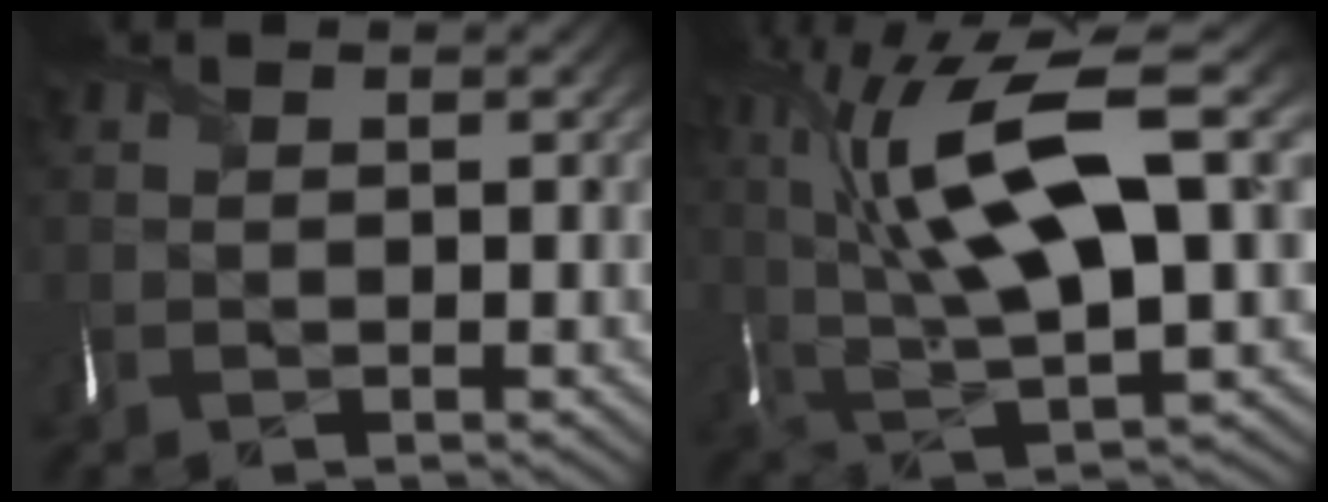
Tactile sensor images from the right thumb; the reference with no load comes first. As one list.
[{"total": 15.8, "force": [4.4, 5.0, 14.3], "torque": [-0.293, 0.011, 0.077]}]